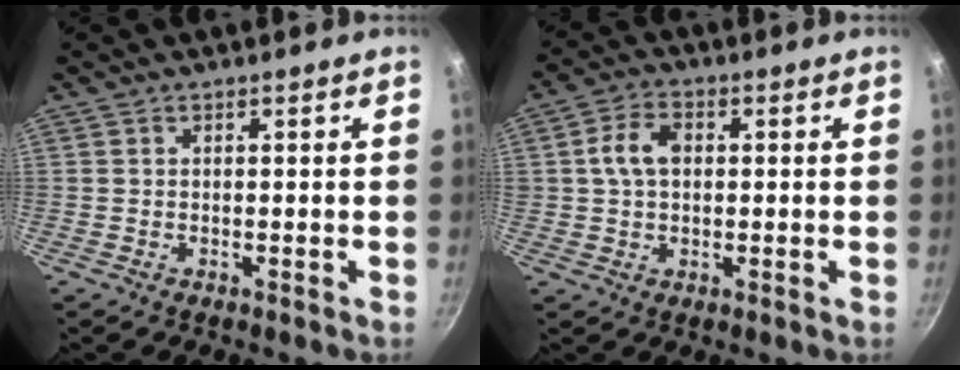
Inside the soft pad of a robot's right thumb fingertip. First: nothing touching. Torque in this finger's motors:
{"motor_torque": [-0.21, 0.36, 0.36, 0.64, 0.03]}